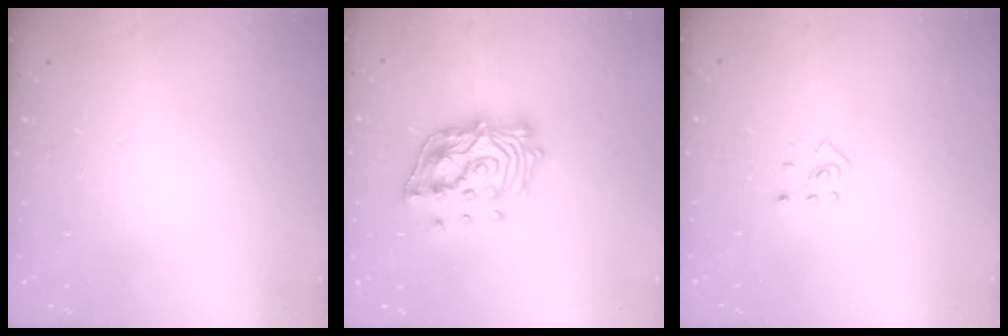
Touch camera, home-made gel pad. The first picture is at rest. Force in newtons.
{"total": 16.8, "press": 16.6, "slide": 2.6}
{"total": 2.5, "press": 2.4, "slide": 0.8}